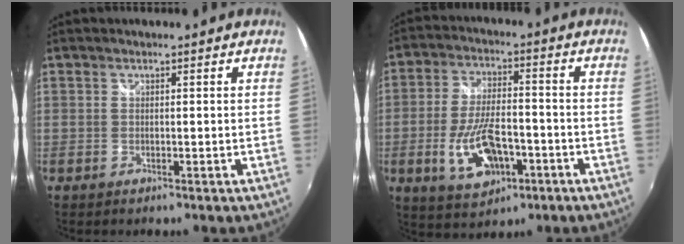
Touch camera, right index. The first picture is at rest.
{"total": 11.9, "force": [-4.2, 5.6, 9.6], "torque": [-0.199, -0.005, -0.065]}